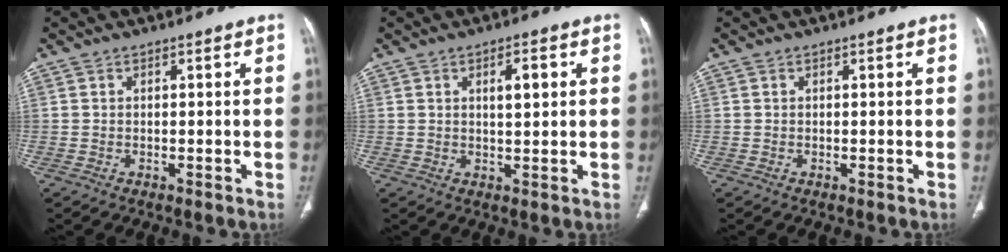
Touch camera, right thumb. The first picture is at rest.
{"total": 4.2, "force": [1.4, 1.5, 3.7], "torque": [-0.055, -0.005, 0.022]}
{"total": 0.0}